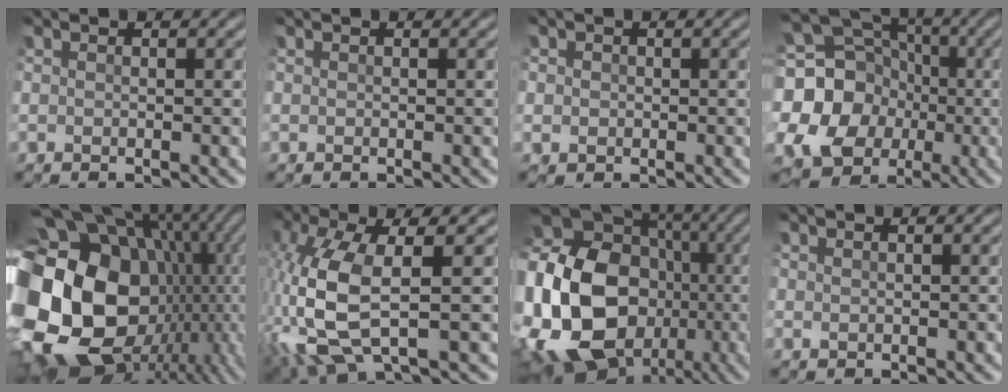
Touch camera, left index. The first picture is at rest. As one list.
[{"total": 0.0}, {"total": 2.5, "force": [0.6, 2.2, 1.0], "torque": [-0.011, 0.016, -0.005]}, {"total": 19.0, "force": [-1.8, 17.6, 7.0], "torque": [-0.189, 0.019, -0.065]}, {"total": 22.2, "force": [-2.2, 16.7, 14.5], "torque": [-0.317, -0.040, -0.005]}, {"total": 8.6, "force": [-0.9, 3.3, 7.9], "torque": [-0.200, -0.002, -0.023]}, {"total": 22.0, "force": [-2.8, 18.3, 12.0], "torque": [-0.276, 0.000, -0.077]}, {"total": 0.0}]